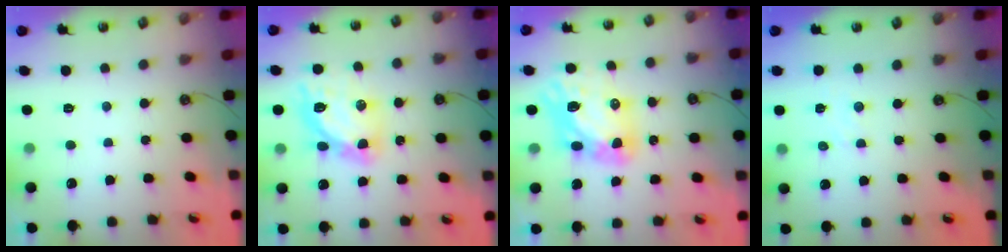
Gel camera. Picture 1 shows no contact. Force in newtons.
{"total": 12.0, "press": 12.0, "slide": 1.3}
{"total": 12.0, "press": 11.9, "slide": 1.3}
{"total": 2.9, "press": 2.9, "slide": 0.5}